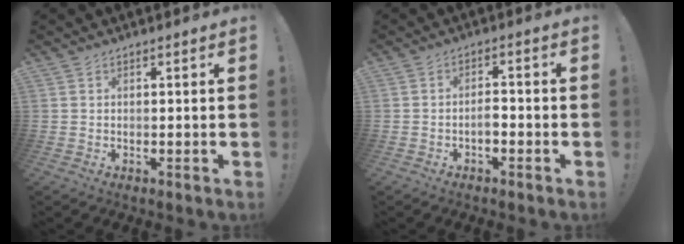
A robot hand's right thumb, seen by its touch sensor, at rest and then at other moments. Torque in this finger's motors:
{"motor_torque": [0.85, 0.34, 0.42, -0.33, 0.00]}